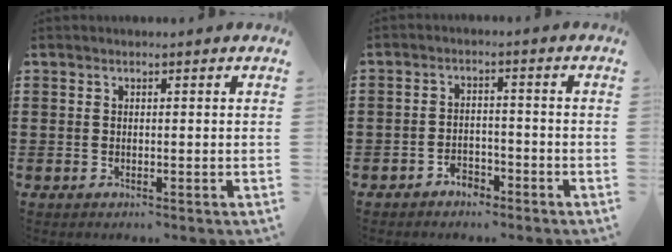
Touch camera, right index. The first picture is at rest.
{"total": 2.7, "force": [-2.3, 1.3, 0.7], "torque": [-0.017, 0.004, -0.047]}